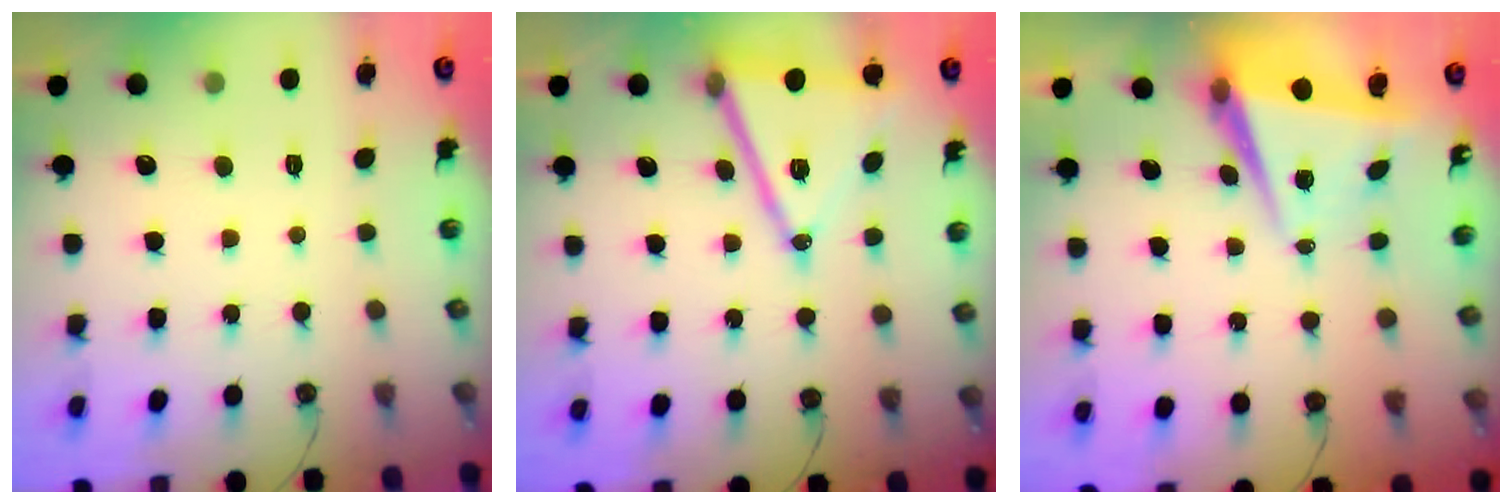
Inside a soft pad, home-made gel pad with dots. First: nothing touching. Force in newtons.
{"total": 16.0, "press": 15.6, "slide": 3.6}
{"total": 6.8, "press": 6.8, "slide": 1.1}